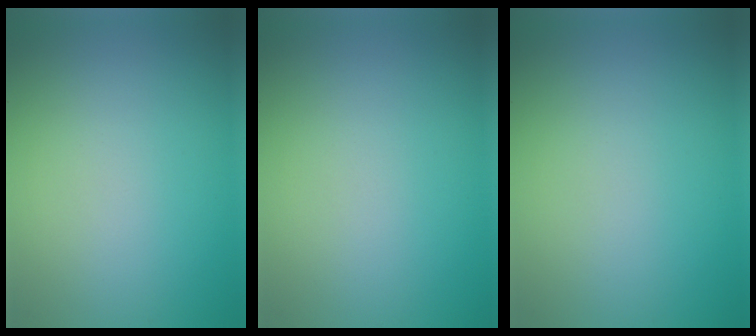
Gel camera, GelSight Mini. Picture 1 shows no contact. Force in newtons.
{"total": 0.0}
{"total": 0.0}